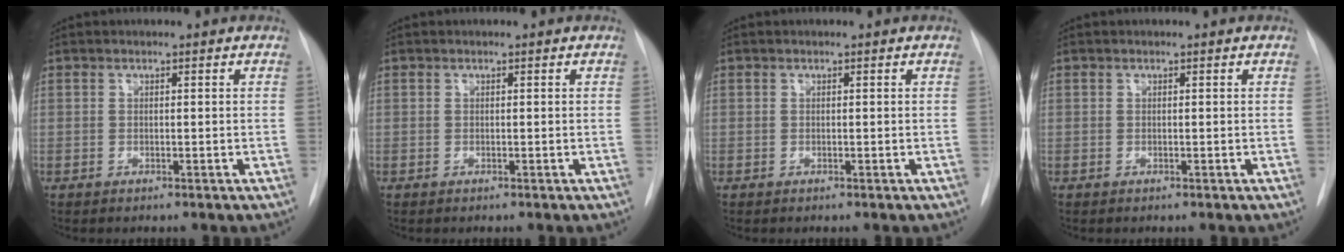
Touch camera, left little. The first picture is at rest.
{"total": 0.0}
{"total": 0.0}
{"total": 0.0}